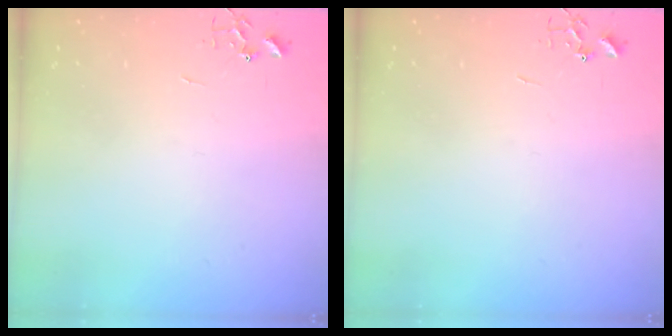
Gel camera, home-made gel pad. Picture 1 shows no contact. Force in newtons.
{"total": 0.0}